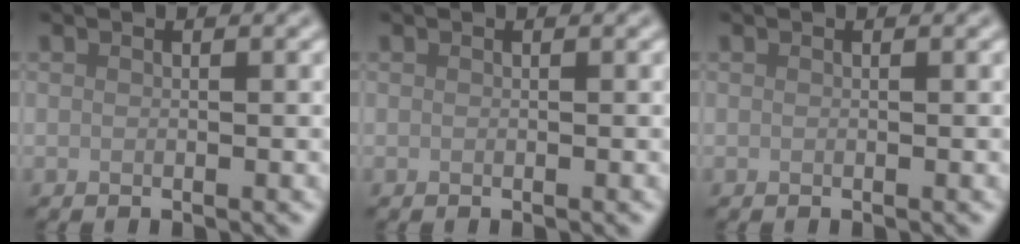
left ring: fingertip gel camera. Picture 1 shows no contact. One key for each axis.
{"total": 0.0}
{"total": 0.0}